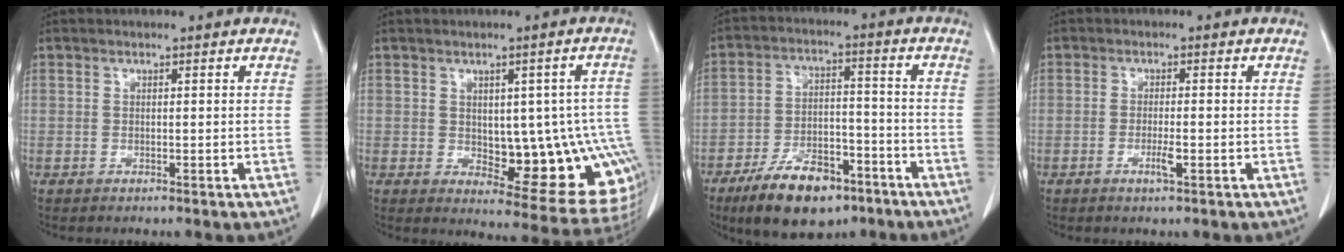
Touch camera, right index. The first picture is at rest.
{"total": 14.8, "force": [-1.7, 5.7, 13.5], "torque": [-0.119, 0.018, 0.003]}
{"total": 12.6, "force": [-8.4, 5.3, 7.8], "torque": [-0.136, 0.000, -0.142]}
{"total": 2.3, "force": [-0.9, 0.1, 2.1], "torque": [-0.042, -0.001, -0.015]}